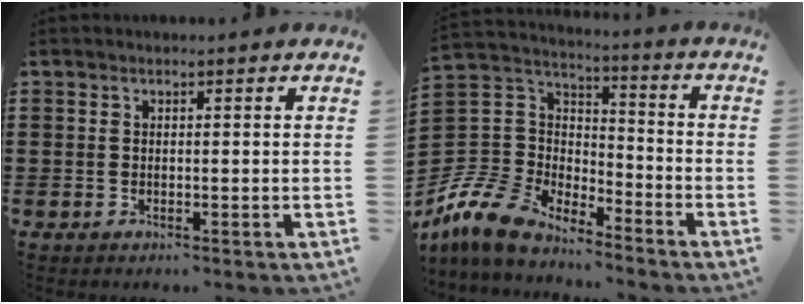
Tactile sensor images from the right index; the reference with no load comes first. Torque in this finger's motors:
{"motor_torque": [0.00, 0.08, -1.05, -0.21]}